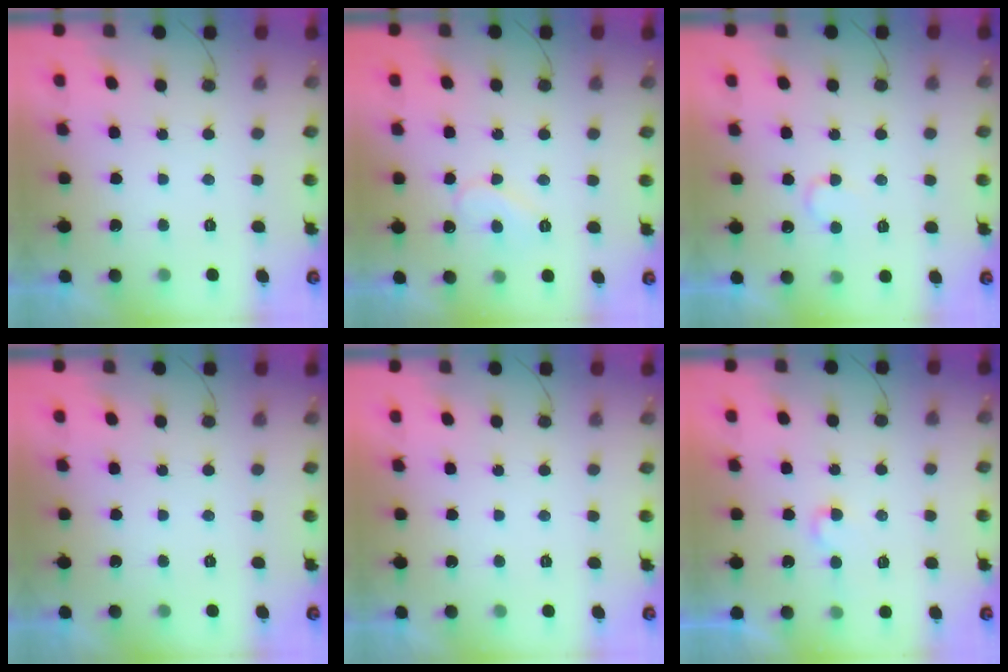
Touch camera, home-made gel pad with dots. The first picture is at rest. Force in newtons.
{"total": 8.1, "press": 8.0, "slide": 0.3}
{"total": 4.3, "press": 4.2, "slide": 0.4}
{"total": 0.0}
{"total": 1.7, "press": 1.7, "slide": 0.1}
{"total": 3.8, "press": 3.7, "slide": 0.3}